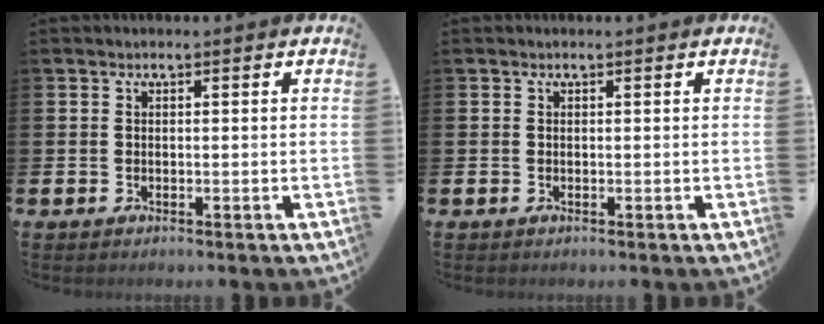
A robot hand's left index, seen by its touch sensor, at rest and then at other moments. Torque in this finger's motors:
{"motor_torque": [0.02, -0.04, -0.02, 0.02]}